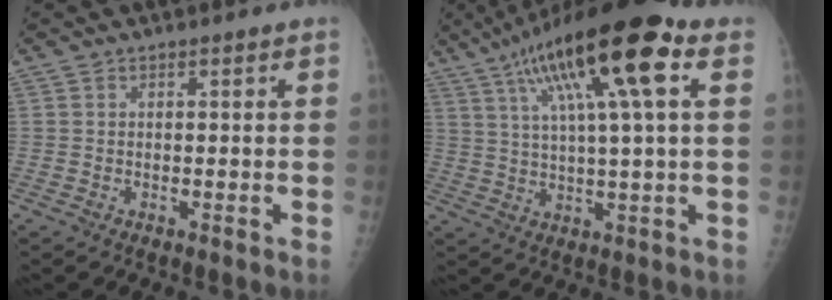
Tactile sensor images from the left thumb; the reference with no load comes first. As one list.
[{"total": 20.0, "force": [8.3, 3.7, 17.8], "torque": [-0.304, 0.011, 0.135]}]